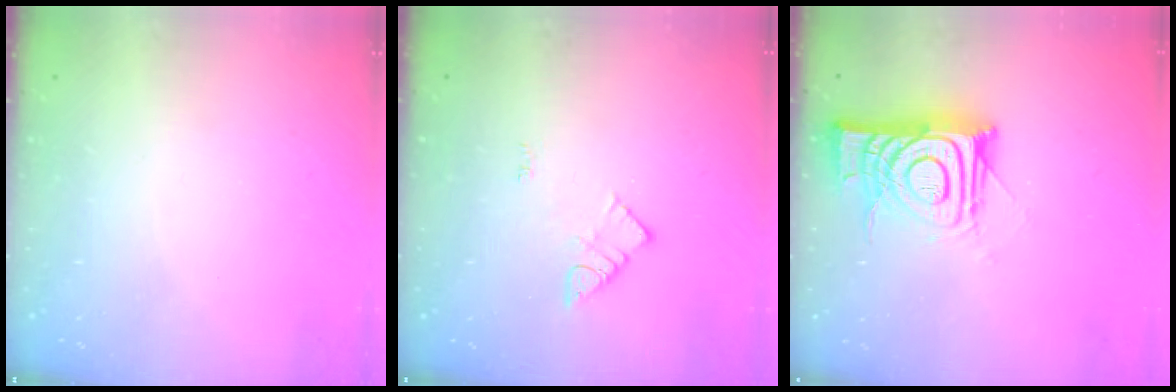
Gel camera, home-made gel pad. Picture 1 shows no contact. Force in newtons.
{"total": 3.6, "press": 3.6, "slide": 0.4}
{"total": 14.0, "press": 14.0, "slide": 1.4}